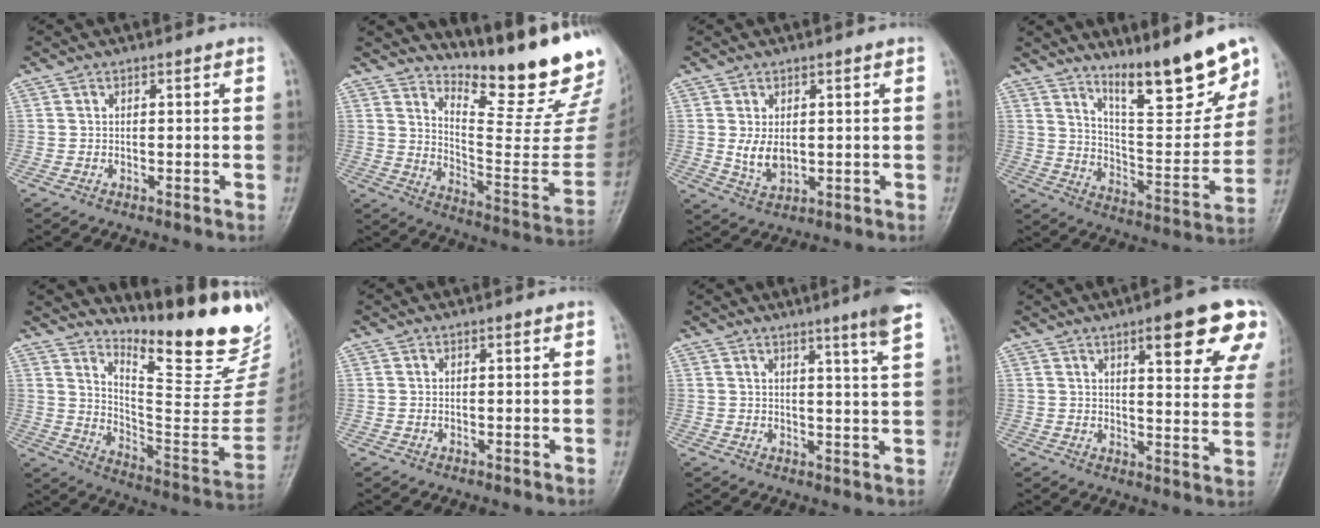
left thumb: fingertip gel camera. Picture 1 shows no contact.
{"total": 22.2, "force": [18.2, 4.4, 11.9], "torque": [-0.141, -0.162, 0.260]}
{"total": 4.5, "force": [0.5, 2.8, 3.5], "torque": [-0.054, -0.014, 0.018]}
{"total": 17.4, "force": [12.7, 3.5, 11.3], "torque": [-0.132, -0.087, 0.213]}
{"total": 24.4, "force": [19.4, 5.7, 13.7], "torque": [-0.162, -0.165, 0.272]}
{"total": 0.0}
{"total": 6.8, "force": [4.7, -0.5, 4.9], "torque": [-0.066, -0.027, 0.058]}
{"total": 15.9, "force": [8.6, 3.9, 12.8], "torque": [-0.133, -0.035, 0.108]}